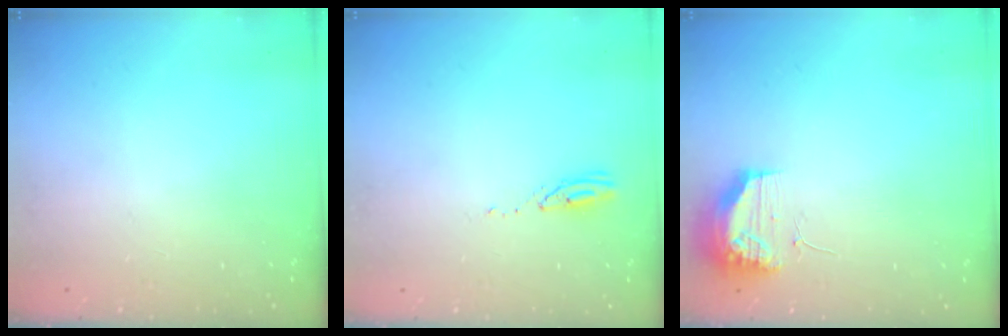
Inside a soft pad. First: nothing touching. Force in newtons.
{"total": 3.0, "press": 2.9, "slide": 0.3}
{"total": 13.5, "press": 11.5, "slide": 7.0}